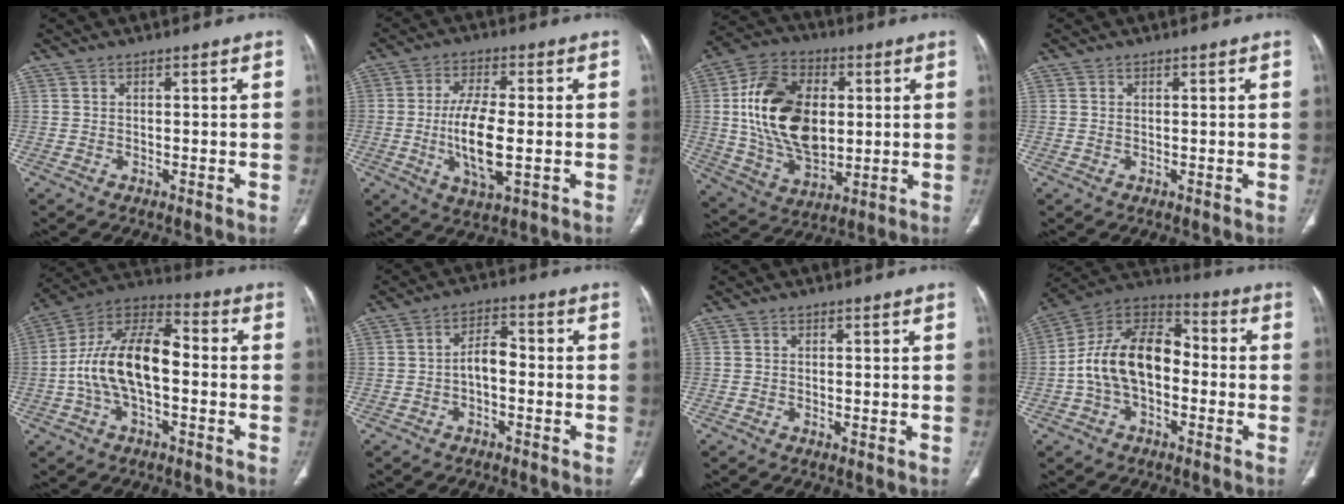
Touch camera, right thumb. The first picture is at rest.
{"total": 11.0, "force": [-1.4, 4.1, 10.1], "torque": [-0.198, -0.005, -0.024]}
{"total": 20.5, "force": [2.3, 13.2, 15.5], "torque": [-0.260, -0.003, 0.049]}
{"total": 0.0}
{"total": 16.3, "force": [-1.8, 8.3, 13.9], "torque": [-0.253, 0.045, -0.040]}
{"total": 4.8, "force": [-1.2, 2.6, 3.9], "torque": [-0.058, 0.026, -0.027]}
{"total": 0.5, "force": [-0.2, 0.1, 0.5], "torque": [-0.014, -0.003, -0.003]}
{"total": 16.1, "force": [-2.1, 10.3, 12.2], "torque": [-0.202, 0.048, -0.045]}